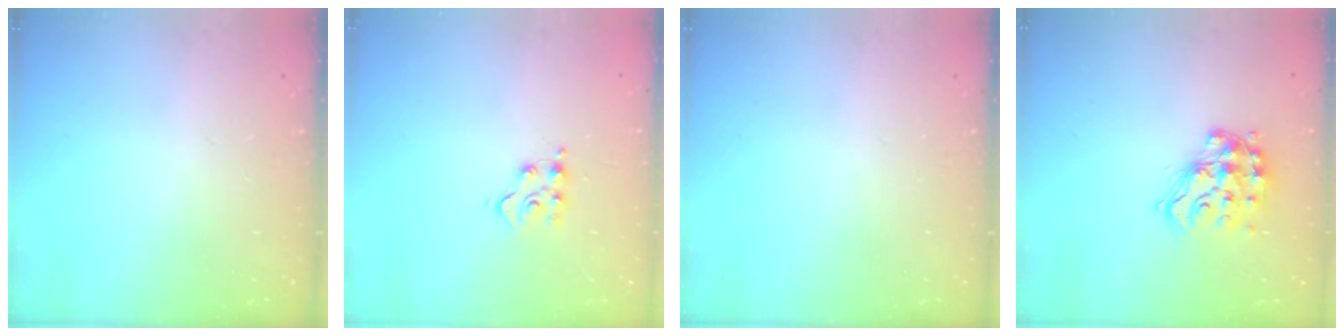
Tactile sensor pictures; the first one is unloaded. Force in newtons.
{"total": 5.2, "press": 5.2, "slide": 0.4}
{"total": 0.0}
{"total": 14.9, "press": 14.9, "slide": 0.9}